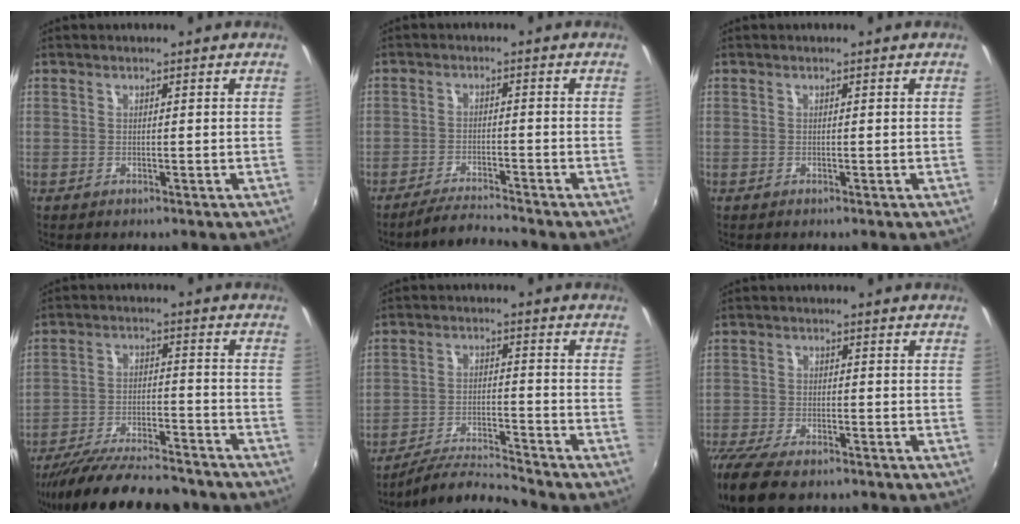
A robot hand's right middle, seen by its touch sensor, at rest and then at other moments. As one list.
[{"total": 4.4, "force": [-4.3, -0.1, 0.9], "torque": [-0.039, -0.001, -0.077]}, {"total": 0.0}, {"total": 19.9, "force": [-17.3, 4.1, 9.1], "torque": [-0.177, -0.034, -0.258]}, {"total": 7.5, "force": [-7.3, -0.8, 1.4], "torque": [-0.045, 0.008, -0.132]}, {"total": 12.3, "force": [-9.6, 4.2, 6.6], "torque": [-0.163, -0.043, -0.173]}]